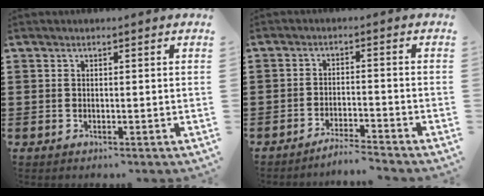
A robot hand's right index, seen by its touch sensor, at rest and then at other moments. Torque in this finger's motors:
{"motor_torque": [-0.36, 0.48, -0.25, -0.14]}